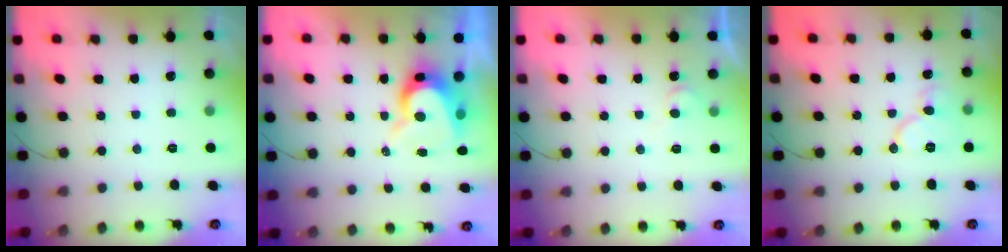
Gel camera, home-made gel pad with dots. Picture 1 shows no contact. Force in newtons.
{"total": 8.7, "press": 8.6, "slide": 0.7}
{"total": 4.4, "press": 4.4, "slide": 0.4}
{"total": 10.0, "press": 9.9, "slide": 1.2}